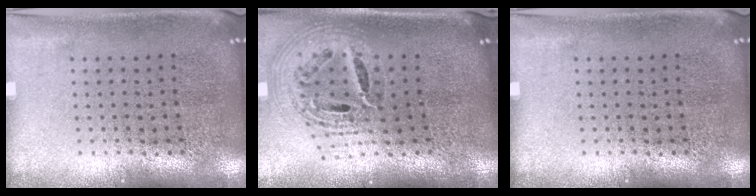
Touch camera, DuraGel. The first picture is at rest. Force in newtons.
{"total": 1.9, "press": 1.5, "slide": 1.2}
{"total": 0.0}